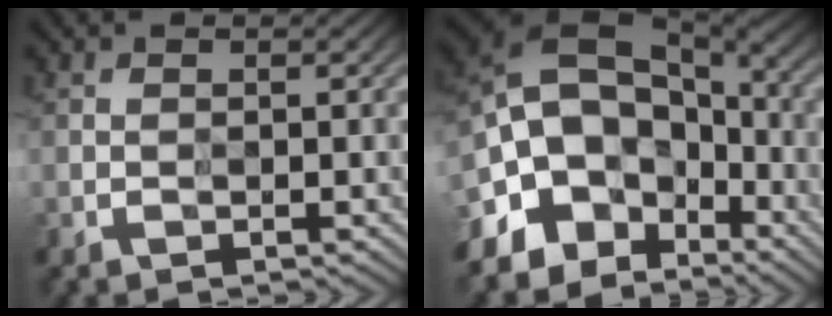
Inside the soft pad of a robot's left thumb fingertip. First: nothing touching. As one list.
[{"total": 16.3, "force": [-4.3, 12.6, 9.3], "torque": [-0.180, -0.007, -0.084]}]